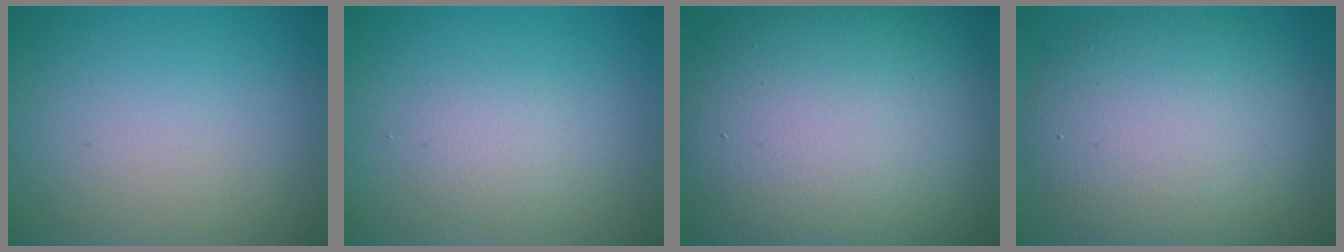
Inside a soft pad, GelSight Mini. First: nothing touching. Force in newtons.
{"total": 1.7, "press": 1.7, "slide": 0.1}
{"total": 16.5, "press": 16.5, "slide": 0.9}
{"total": 9.9, "press": 9.9, "slide": 0.4}